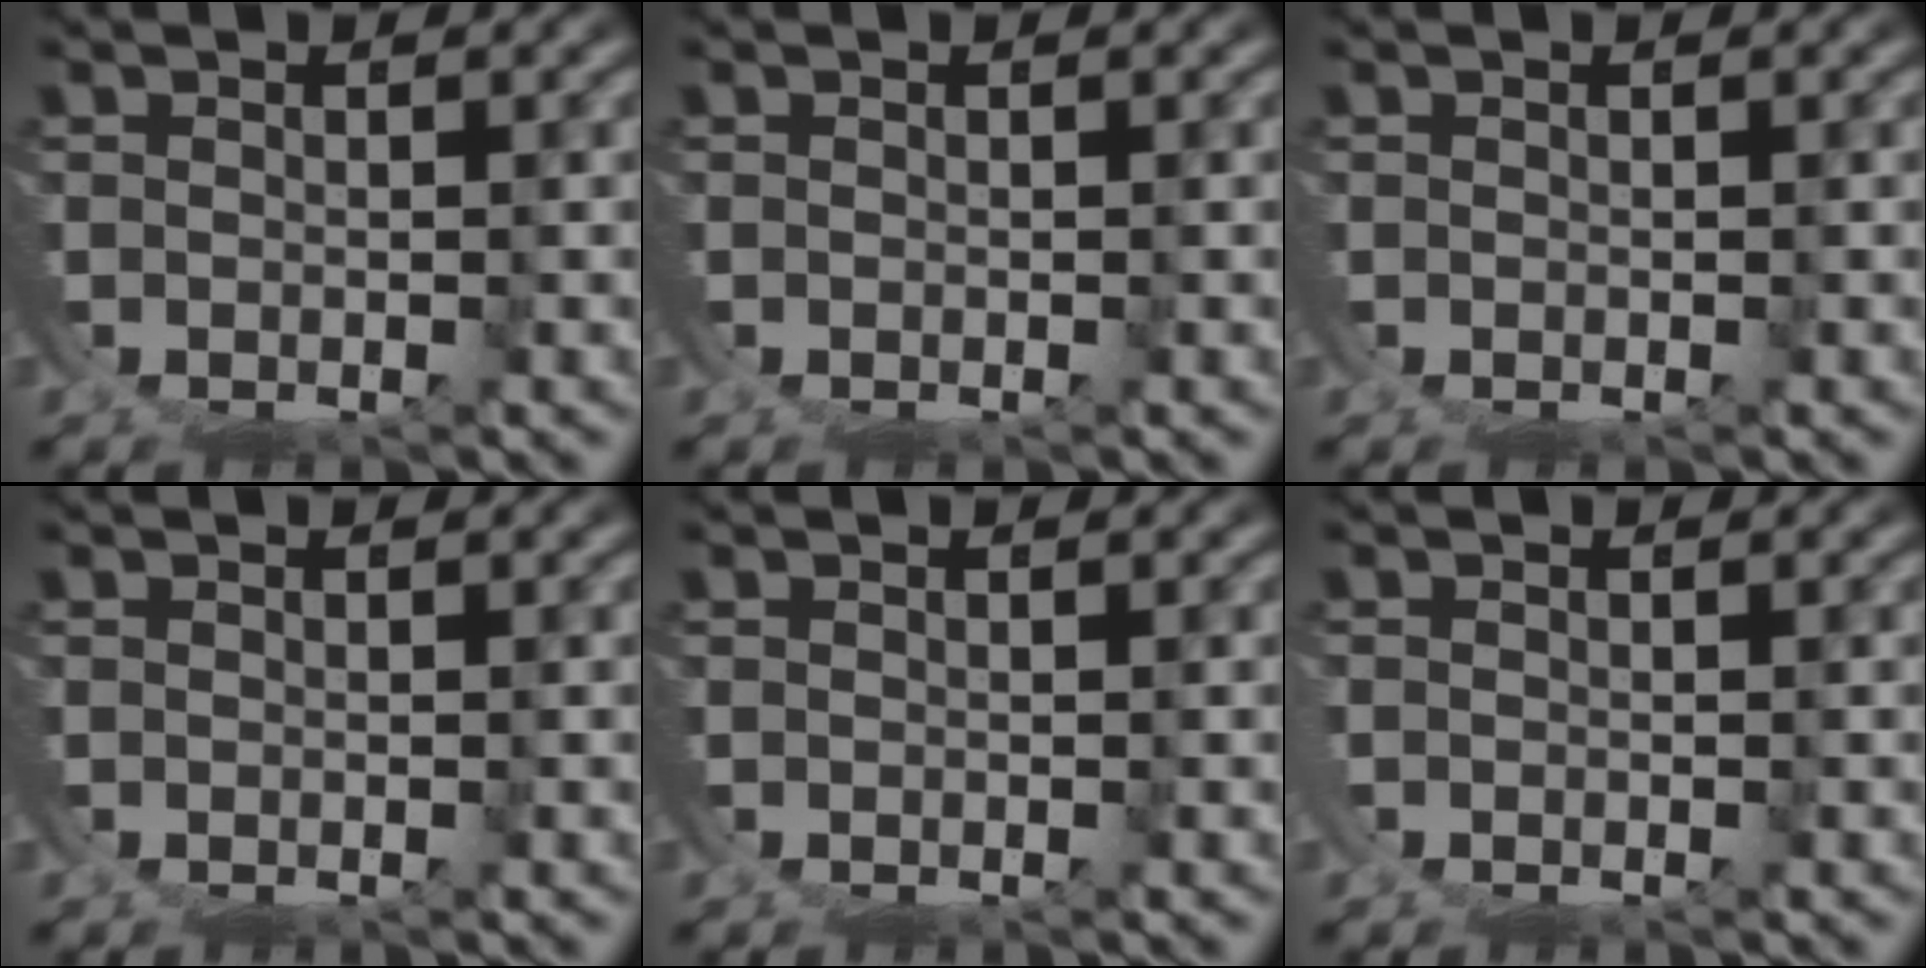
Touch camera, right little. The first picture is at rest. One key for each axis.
{"total": 0.0}
{"total": 0.0}
{"total": 0.0}
{"total": 0.0}
{"total": 0.9, "fx": -0.1, "fy": 0.8, "fz": 0.4, "tx": -0.013, "ty": 0.001, "tz": -0.004}